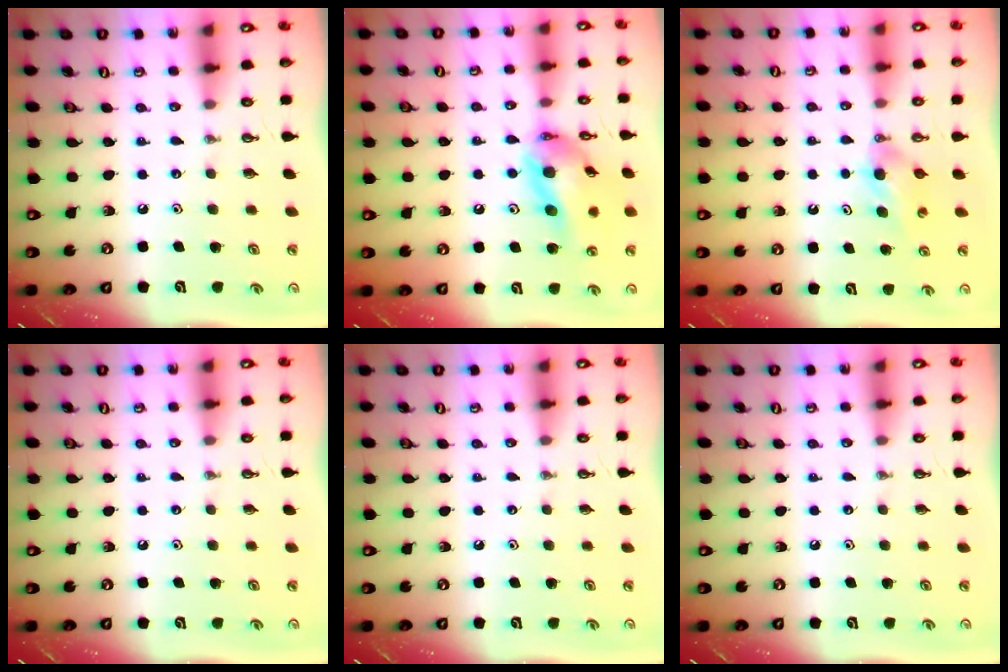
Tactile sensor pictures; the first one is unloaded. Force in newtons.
{"total": 16.7, "press": 16.2, "slide": 4.1}
{"total": 5.1, "press": 5.0, "slide": 0.6}
{"total": 0.0}
{"total": 0.0}
{"total": 0.0}